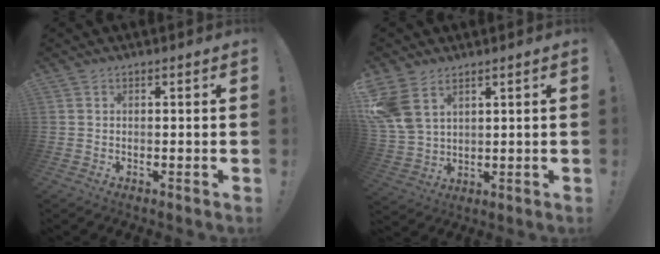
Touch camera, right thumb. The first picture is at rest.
{"total": 9.4, "force": [5.5, 5.7, 5.0], "torque": [-0.111, -0.020, 0.114]}